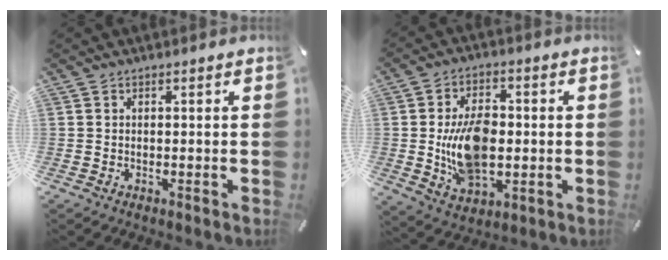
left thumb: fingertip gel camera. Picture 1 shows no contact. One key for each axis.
{"total": 14.2, "fx": -0.7, "fy": 9.3, "fz": 10.7, "tx": -0.203, "ty": -0.003, "tz": -0.011}